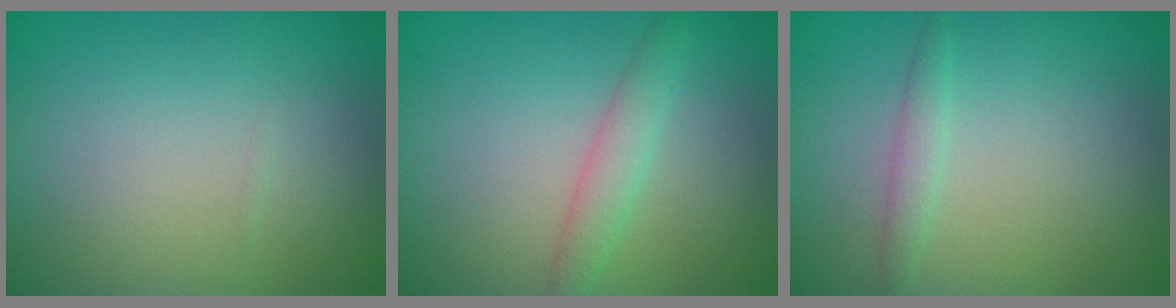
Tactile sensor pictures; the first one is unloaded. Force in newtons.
{"total": 2.2, "press": 2.2, "slide": 0.2}
{"total": 1.3, "press": 1.3, "slide": 0.0}